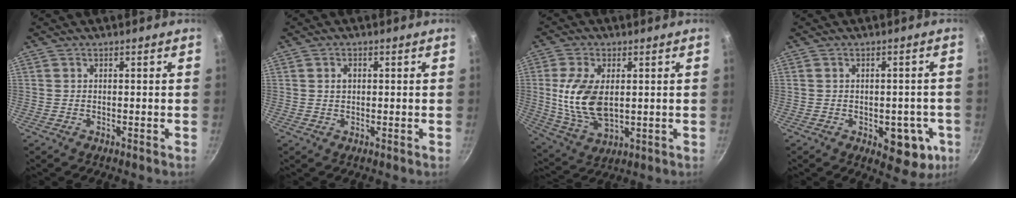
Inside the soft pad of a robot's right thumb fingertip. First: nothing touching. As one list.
[{"total": 1.8, "force": [0.4, 1.3, 1.2], "torque": [-0.015, 0.003, 0.006]}, {"total": 12.1, "force": [1.3, 6.8, 10.0], "torque": [-0.192, -0.015, 0.031]}, {"total": 9.6, "force": [-3.0, 5.5, 7.3], "torque": [-0.045, 0.011, -0.029]}]